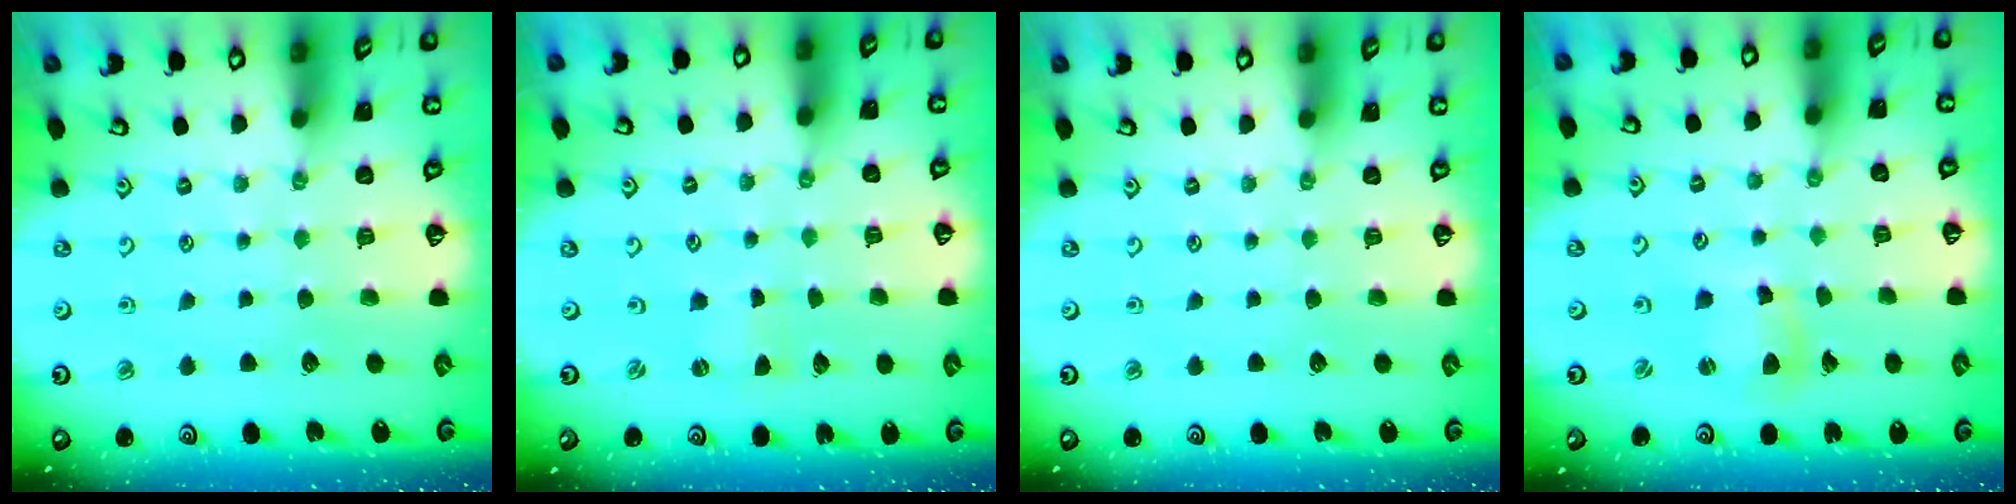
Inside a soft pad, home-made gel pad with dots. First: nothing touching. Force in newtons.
{"total": 0.0}
{"total": 0.0}
{"total": 5.8, "press": 5.7, "slide": 0.6}